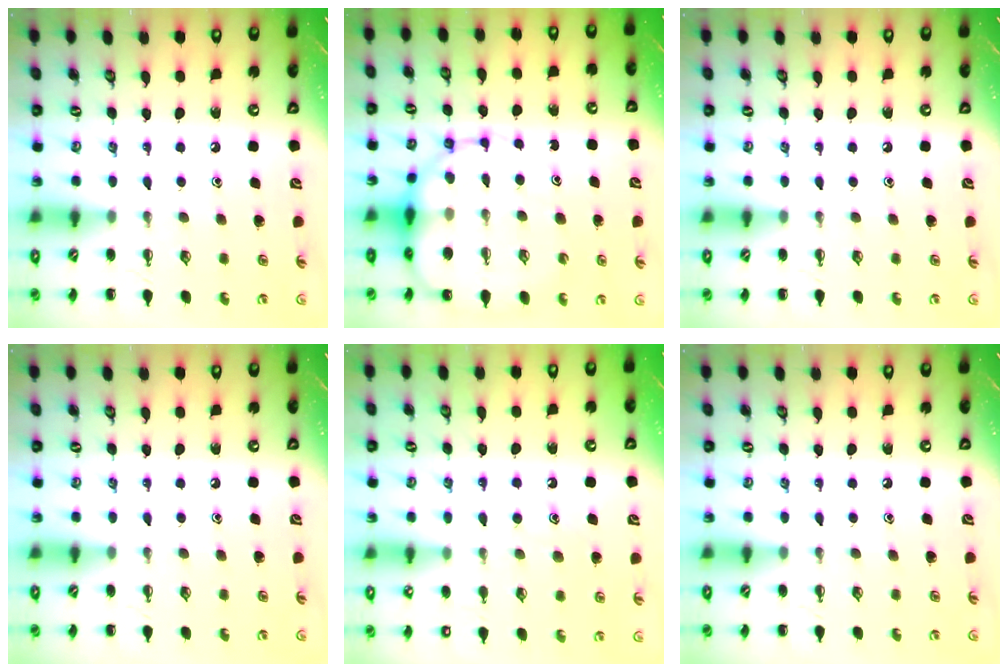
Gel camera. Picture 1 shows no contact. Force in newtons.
{"total": 15.3, "press": 14.9, "slide": 3.5}
{"total": 0.0}
{"total": 0.0}
{"total": 10.3, "press": 10.2, "slide": 1.3}
{"total": 0.0}